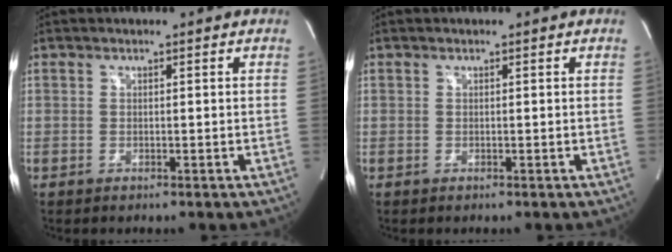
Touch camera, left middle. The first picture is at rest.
{"total": 0.0}